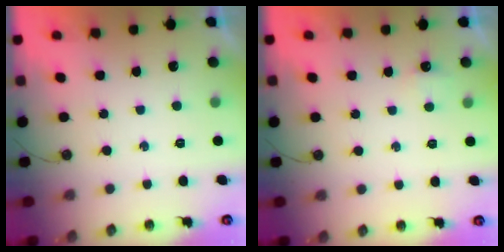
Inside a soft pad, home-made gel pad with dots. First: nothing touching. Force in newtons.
{"total": 2.8, "press": 2.8, "slide": 0.4}